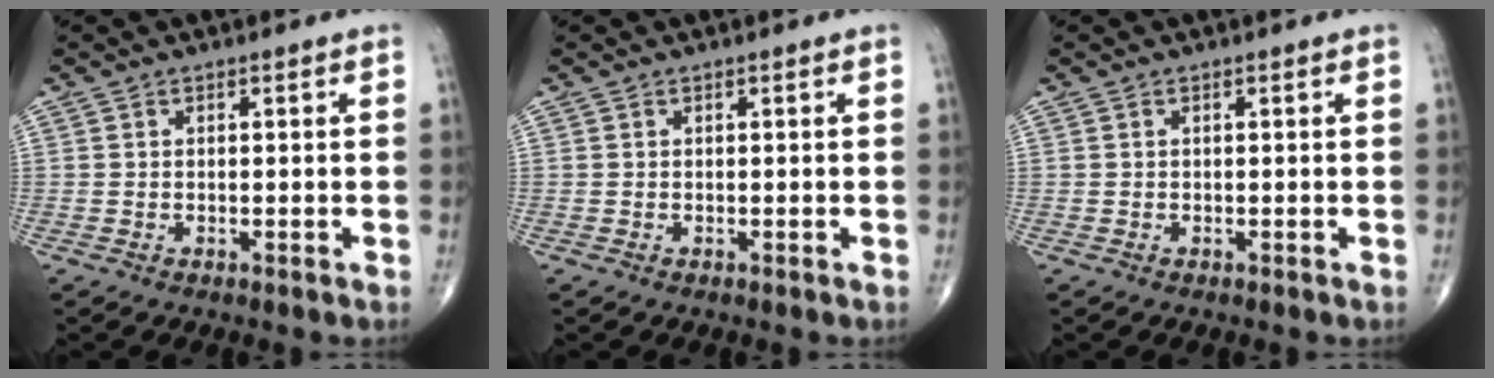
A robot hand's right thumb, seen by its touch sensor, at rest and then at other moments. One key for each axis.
{"total": 0.0}
{"total": 0.0}